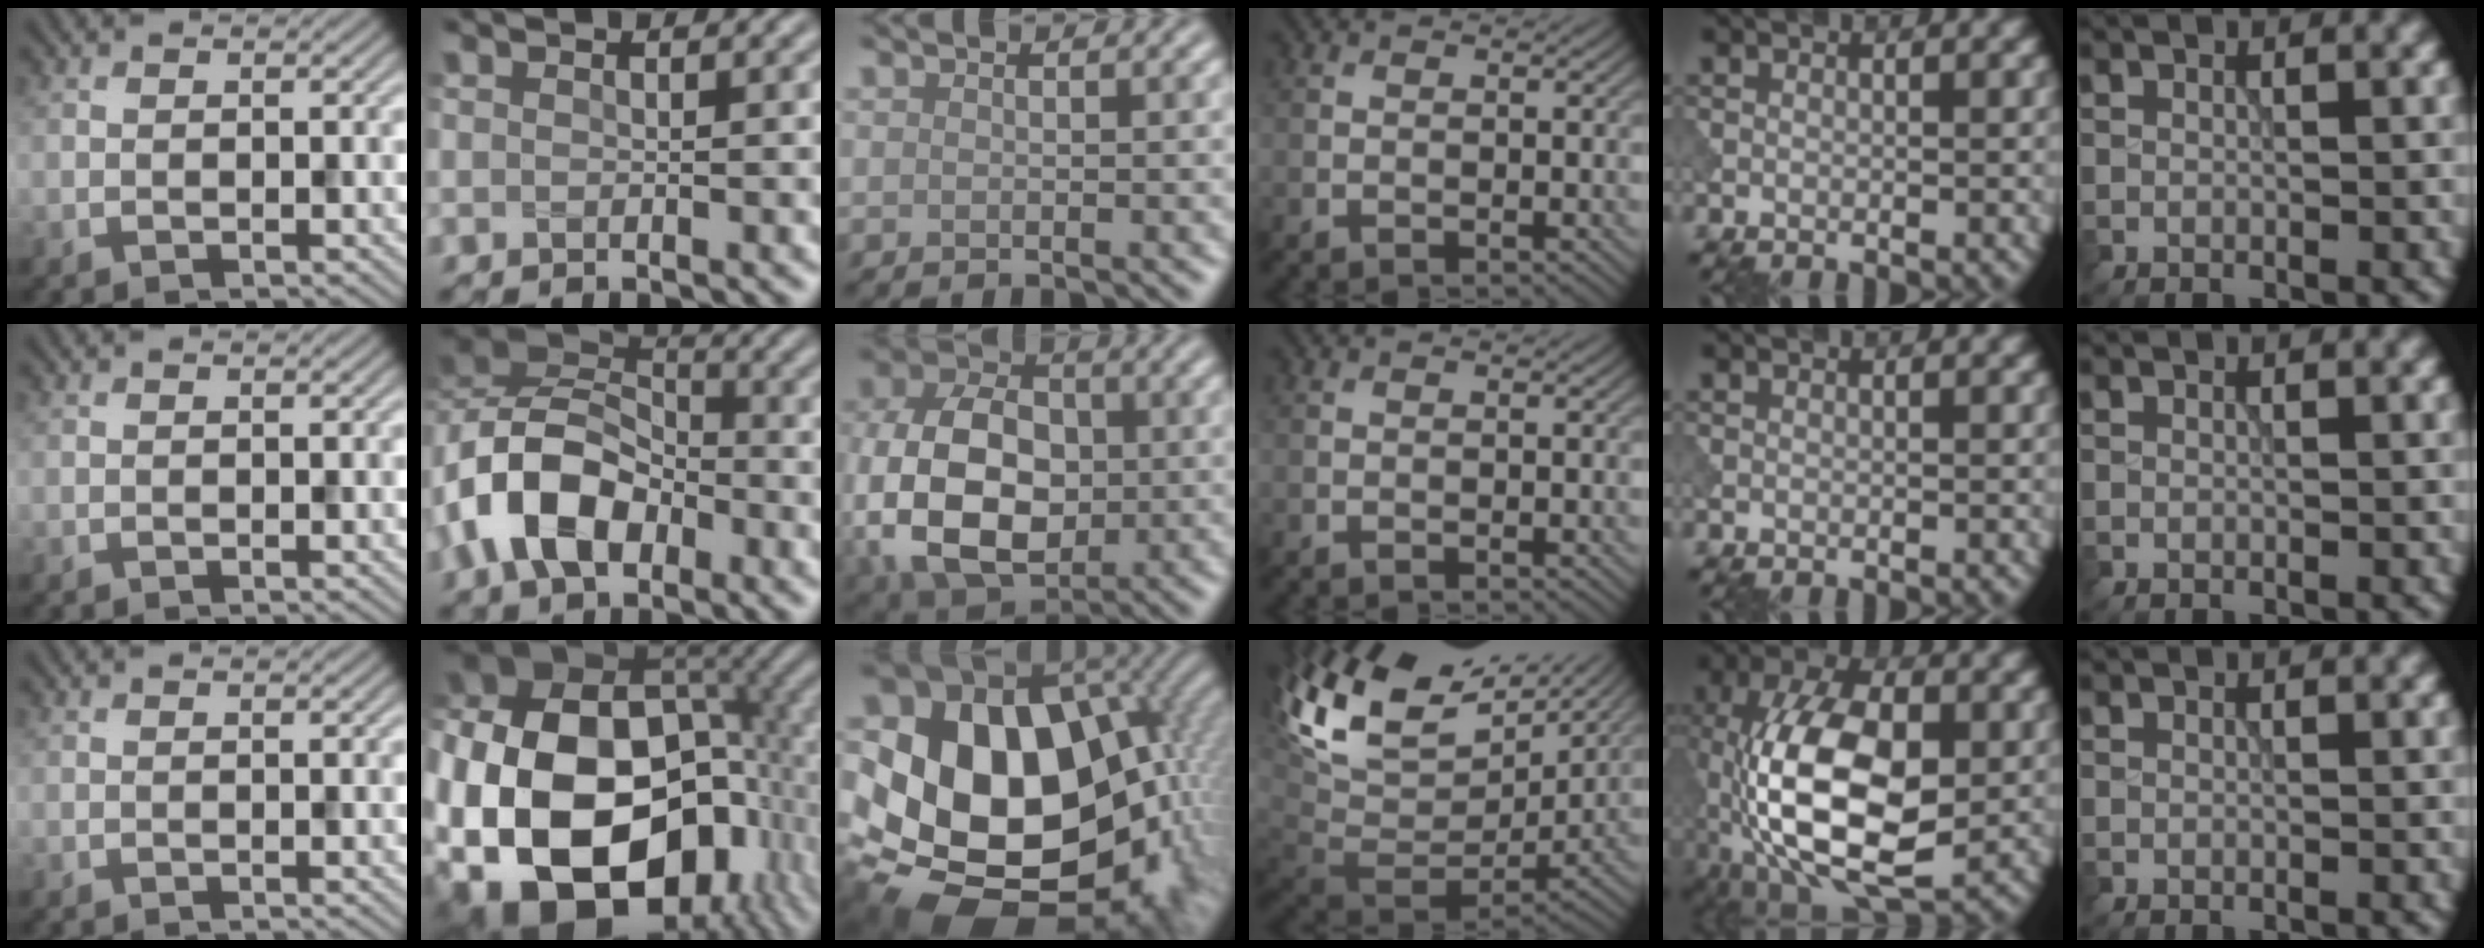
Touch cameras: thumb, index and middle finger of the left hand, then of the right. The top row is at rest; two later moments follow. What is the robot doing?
{"motion": "insert", "object": "peg toy"}